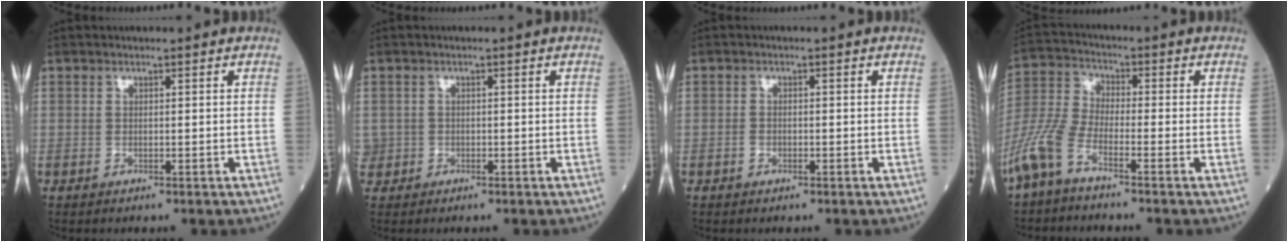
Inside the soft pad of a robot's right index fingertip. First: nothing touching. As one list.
[{"total": 1.9, "force": [-0.3, 1.8, 0.2], "torque": [0.003, 0.006, -0.002]}, {"total": 1.0, "force": [-0.5, 0.7, 0.4], "torque": [-0.012, 0.002, -0.006]}, {"total": 7.7, "force": [-5.1, 1.8, 5.5], "torque": [-0.146, -0.011, -0.120]}]